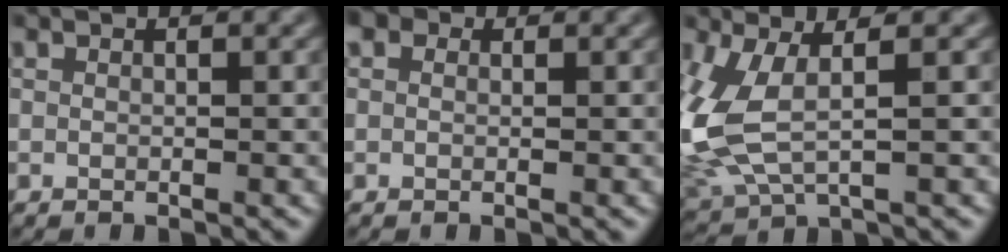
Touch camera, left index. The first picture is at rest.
{"total": 1.3, "force": [0.6, 0.9, 0.7], "torque": [-0.011, 0.001, -0.001]}
{"total": 7.3, "force": [0.2, 3.6, 6.3], "torque": [-0.173, -0.006, 0.008]}